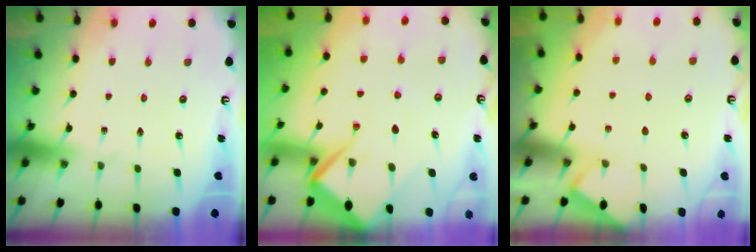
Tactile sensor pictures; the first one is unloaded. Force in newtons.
{"total": 10.7, "press": 10.7, "slide": 1.1}
{"total": 3.9, "press": 3.9, "slide": 0.5}